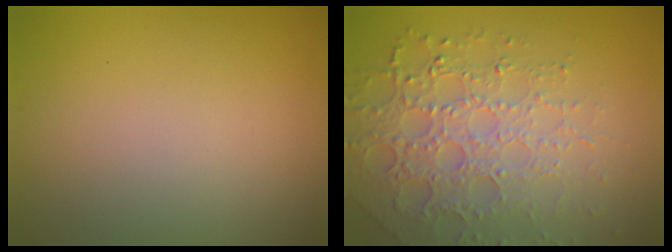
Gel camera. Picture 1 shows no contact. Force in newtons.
{"total": 6.4, "press": 4.9, "slide": 4.1}